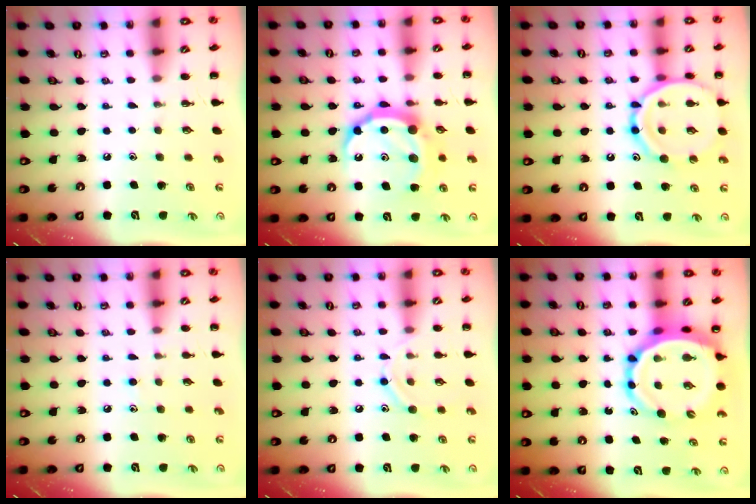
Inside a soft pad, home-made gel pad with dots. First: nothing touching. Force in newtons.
{"total": 15.0, "press": 14.9, "slide": 1.0}
{"total": 17.6, "press": 17.4, "slide": 2.0}
{"total": 6.0, "press": 5.7, "slide": 2.0}
{"total": 8.9, "press": 8.9, "slide": 1.1}
{"total": 11.8, "press": 11.3, "slide": 3.3}